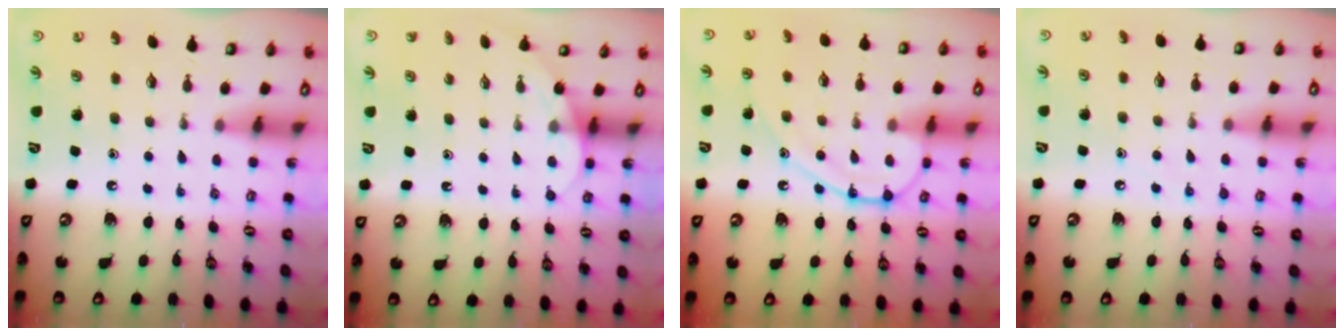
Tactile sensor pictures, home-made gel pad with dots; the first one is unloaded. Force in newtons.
{"total": 4.0, "press": 4.0, "slide": 0.3}
{"total": 11.6, "press": 11.6, "slide": 0.6}
{"total": 4.4, "press": 4.3, "slide": 0.3}